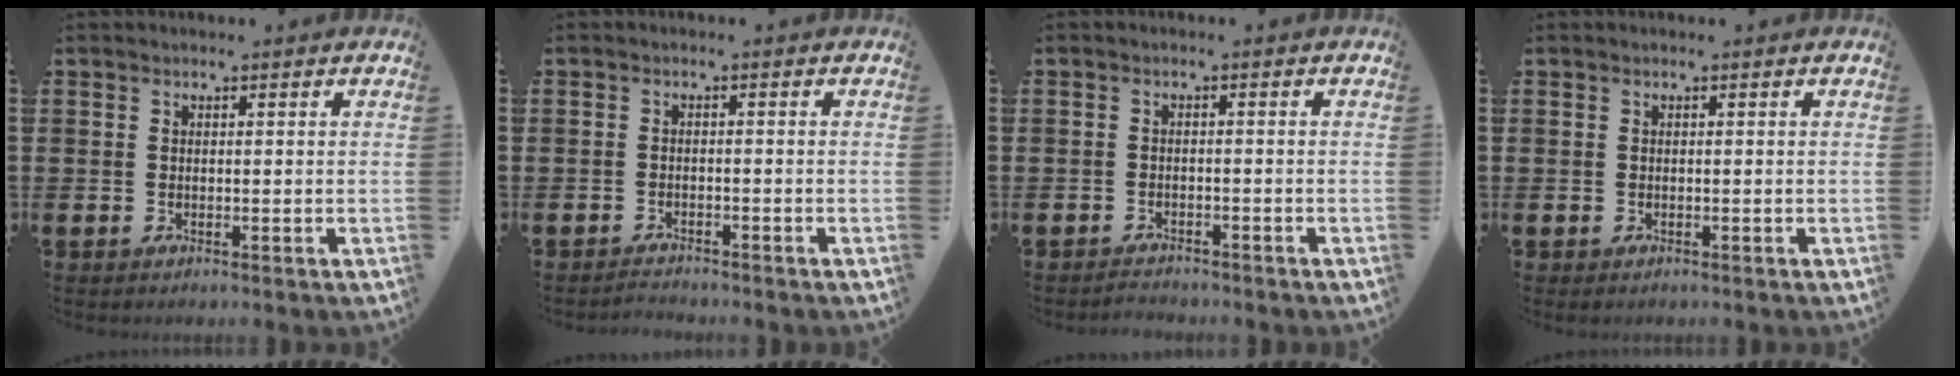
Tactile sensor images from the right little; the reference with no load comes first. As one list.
[{"total": 1.2, "force": [-1.2, 0.0, -0.1], "torque": [-0.003, 0.003, -0.025]}, {"total": 1.3, "force": [-1.3, 0.0, -0.1], "torque": [-0.003, 0.004, -0.028]}, {"total": 0.0}]